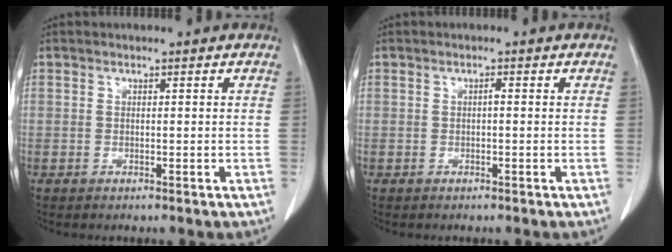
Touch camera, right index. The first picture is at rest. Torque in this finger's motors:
{"motor_torque": [0.36, -0.11, -0.01, 0.03]}